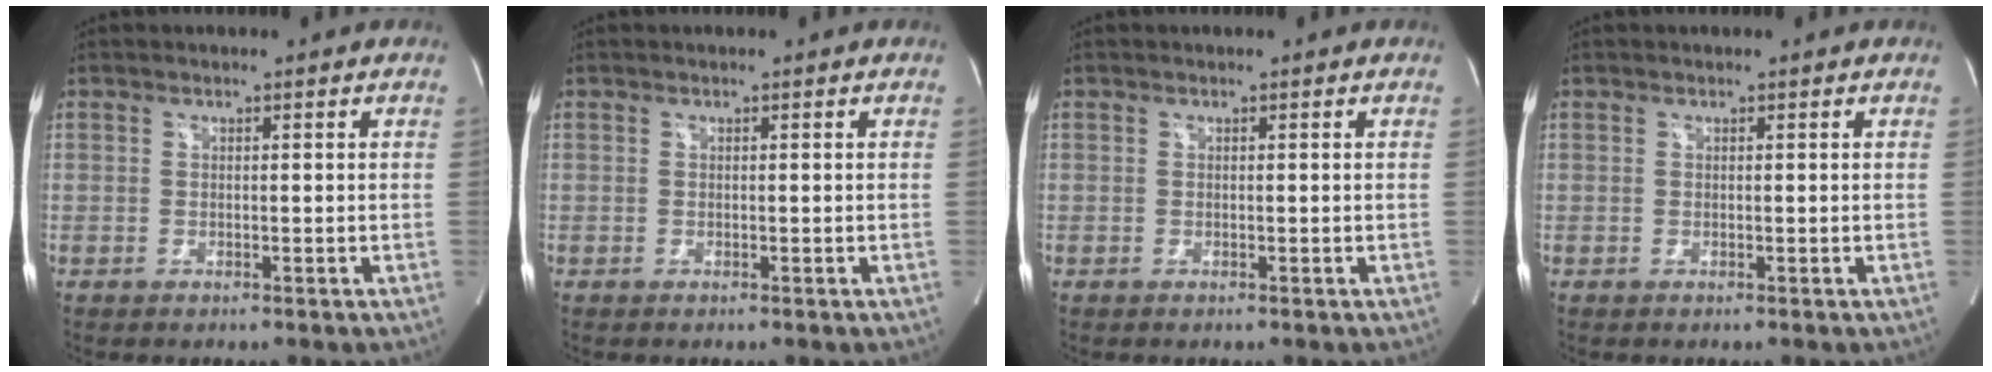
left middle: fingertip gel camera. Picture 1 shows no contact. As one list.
[{"total": 0.0}, {"total": 0.0}, {"total": 0.0}]